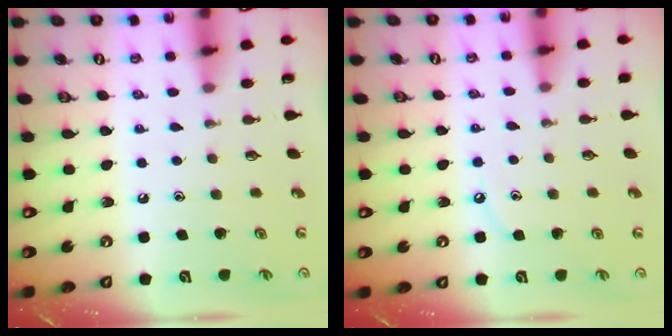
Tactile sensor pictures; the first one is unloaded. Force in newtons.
{"total": 3.9, "press": 3.9, "slide": 0.5}